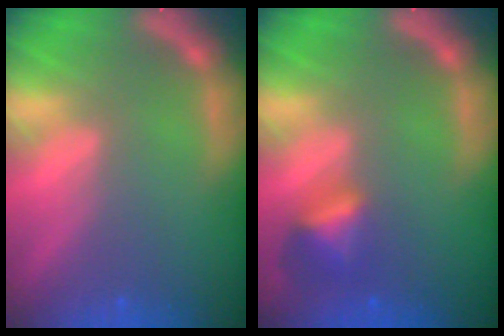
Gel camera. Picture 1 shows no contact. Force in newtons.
{"total": 2.9}